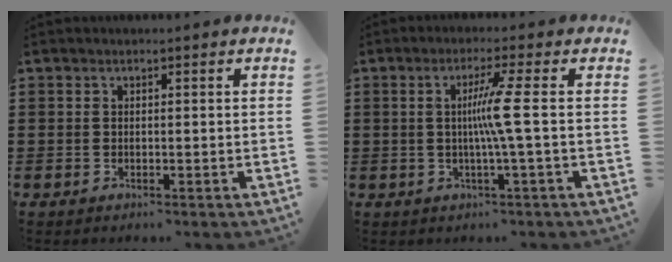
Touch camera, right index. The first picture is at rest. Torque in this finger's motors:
{"motor_torque": [0.75, -0.31, 0.42, 0.13]}